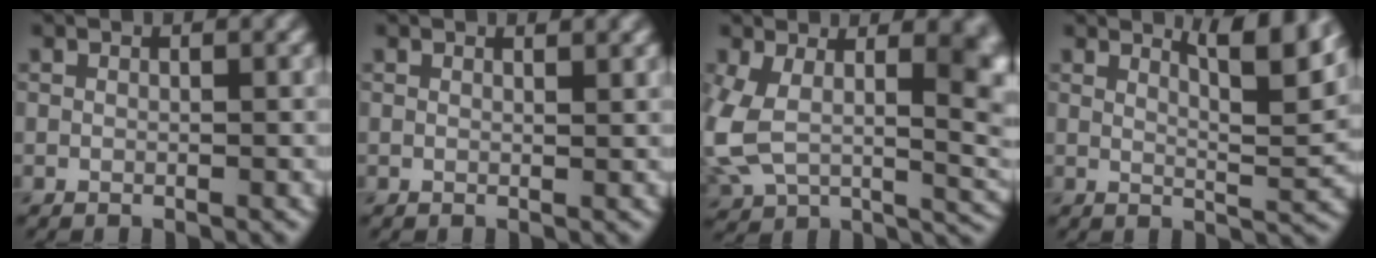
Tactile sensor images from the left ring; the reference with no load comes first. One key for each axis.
{"total": 0.9, "fx": 0.7, "fy": 0.2, "fz": 0.5, "tx": -0.007, "ty": 0.002, "tz": 0.012}
{"total": 12.5, "fx": 1.7, "fy": 6.9, "fz": 10.3, "tx": -0.222, "ty": -0.031, "tz": 0.042}
{"total": 5.7, "fx": 3.6, "fy": 1.2, "fz": 4.2, "tx": -0.054, "ty": 0.002, "tz": 0.054}